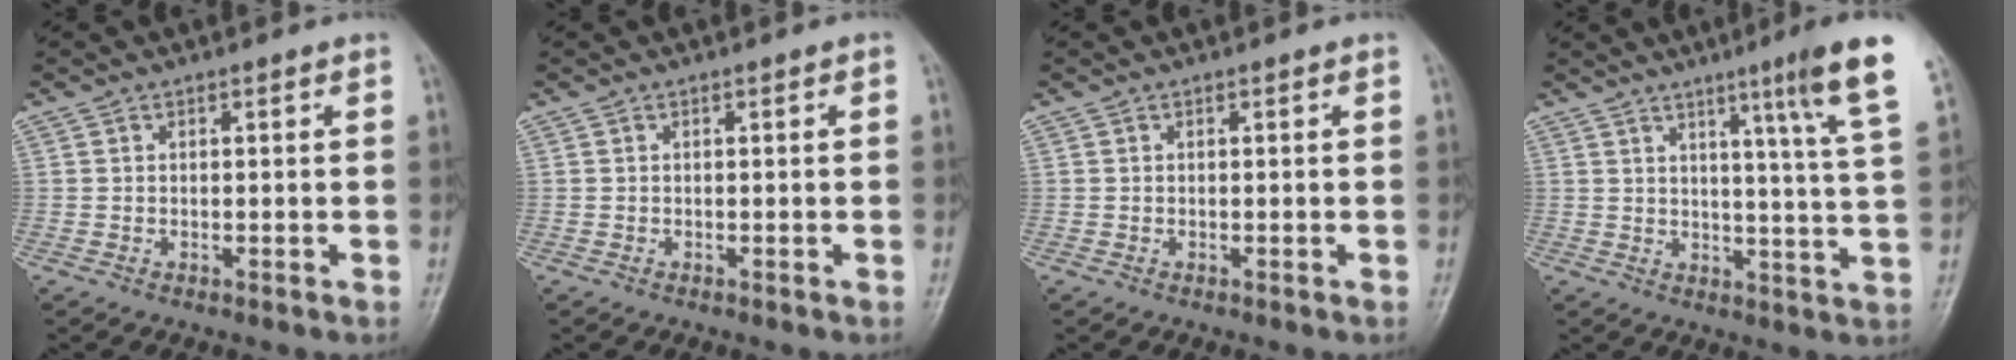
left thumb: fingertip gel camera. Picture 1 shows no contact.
{"total": 0.0}
{"total": 0.0}
{"total": 12.5, "force": [7.2, -0.3, 10.2], "torque": [-0.139, -0.039, 0.090]}